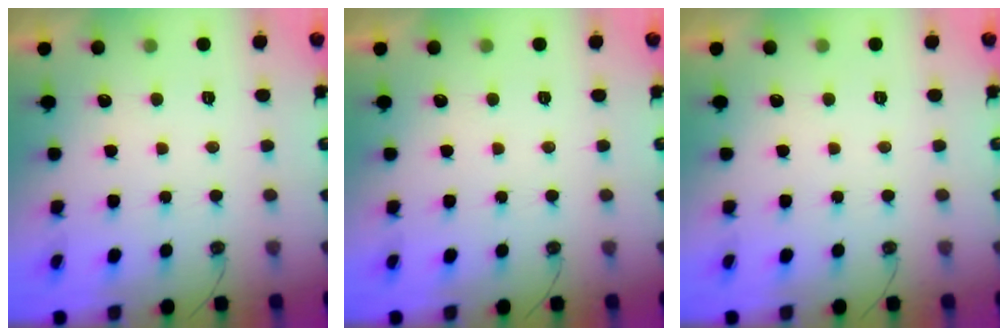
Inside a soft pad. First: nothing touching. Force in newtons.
{"total": 0.0}
{"total": 0.0}